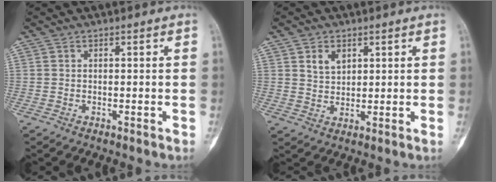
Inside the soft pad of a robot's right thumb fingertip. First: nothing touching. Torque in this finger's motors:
{"motor_torque": [-0.08, 0.76, 0.01, -0.05, 0.00]}